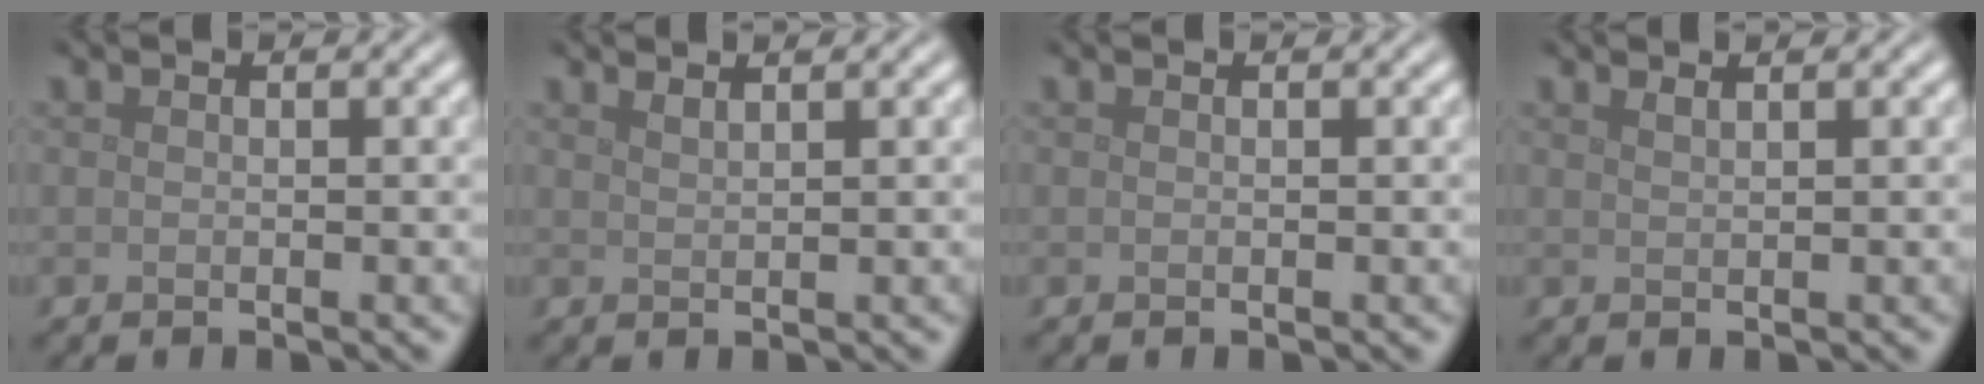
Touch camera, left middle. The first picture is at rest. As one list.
[{"total": 1.3, "force": [1.1, 0.4, 0.7], "torque": [0.002, 0.001, 0.009]}, {"total": 0.0}, {"total": 1.1, "force": [0.8, 0.4, 0.6], "torque": [-0.001, 0.000, 0.006]}]